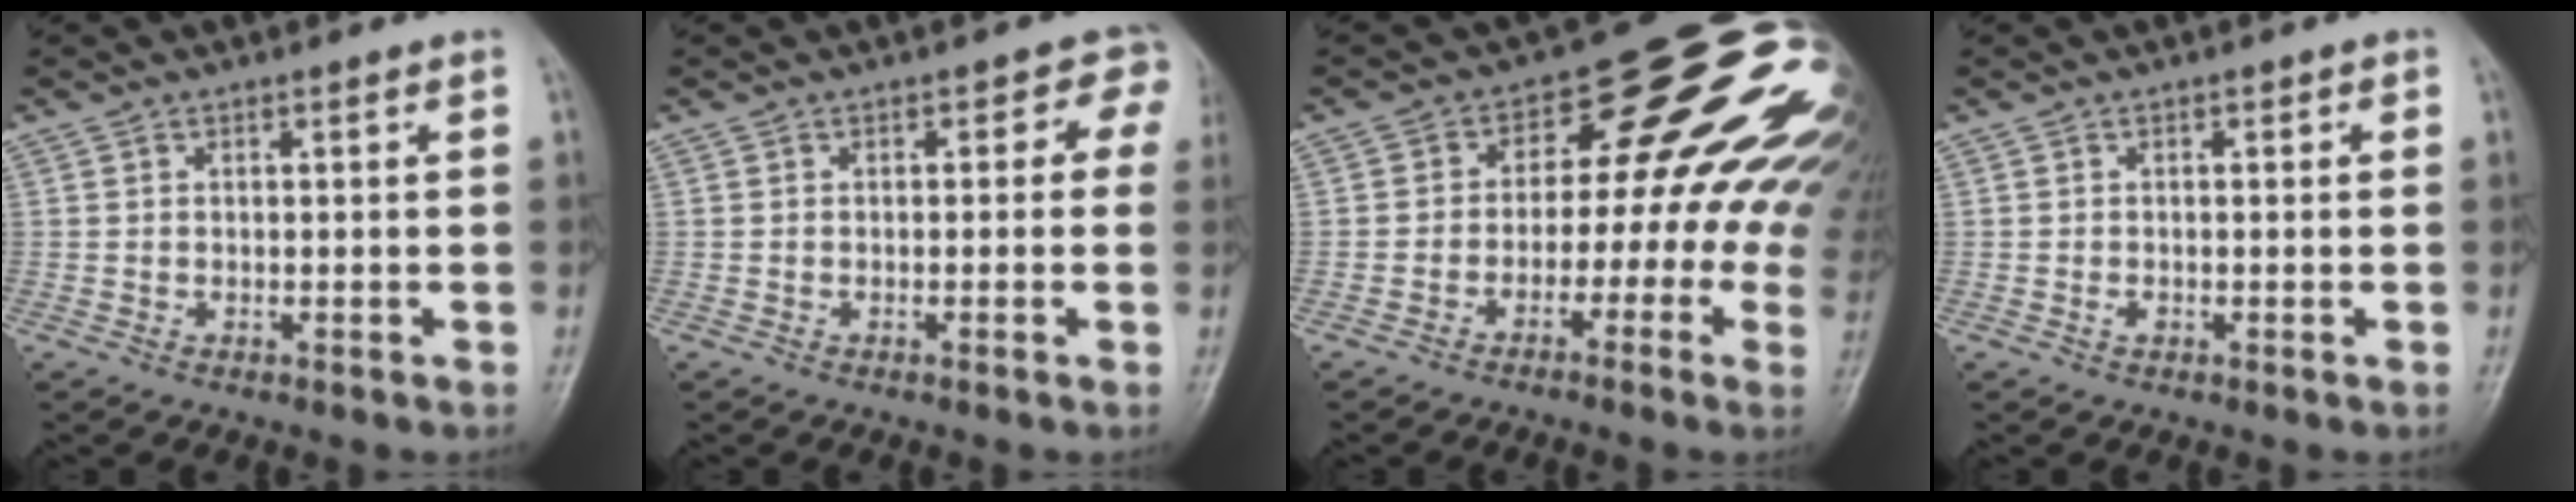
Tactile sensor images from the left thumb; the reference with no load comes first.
{"total": 3.0, "force": [0.3, 2.3, 1.8], "torque": [0.022, 0.010, -0.013]}
{"total": 18.8, "force": [0.0, 11.0, 15.2], "torque": [-0.147, 0.051, -0.008]}
{"total": 1.1, "force": [-0.3, 0.9, 0.7], "torque": [-0.003, 0.002, -0.006]}